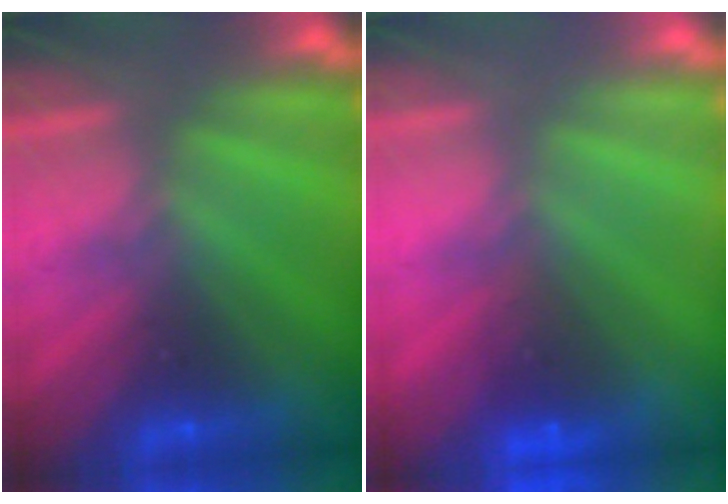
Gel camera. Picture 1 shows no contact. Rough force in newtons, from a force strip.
{"total": 3.2}